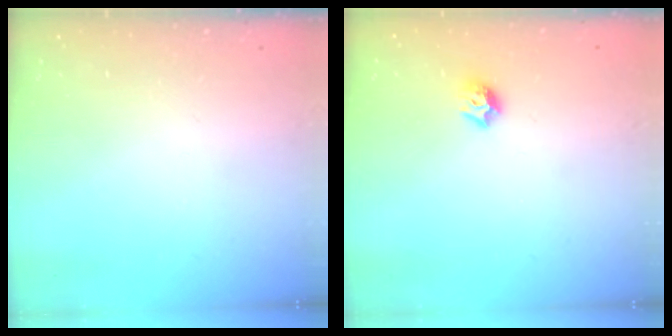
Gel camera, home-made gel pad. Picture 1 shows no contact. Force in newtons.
{"total": 6.7, "press": 6.6, "slide": 0.9}